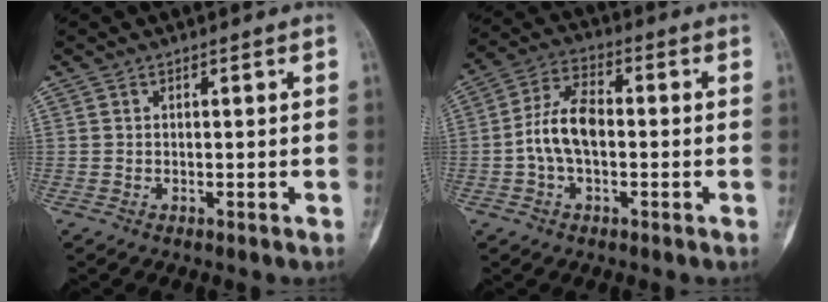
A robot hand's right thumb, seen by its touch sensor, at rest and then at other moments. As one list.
[{"total": 9.2, "force": [-1.0, 5.3, 7.5], "torque": [-0.143, 0.028, -0.026]}]